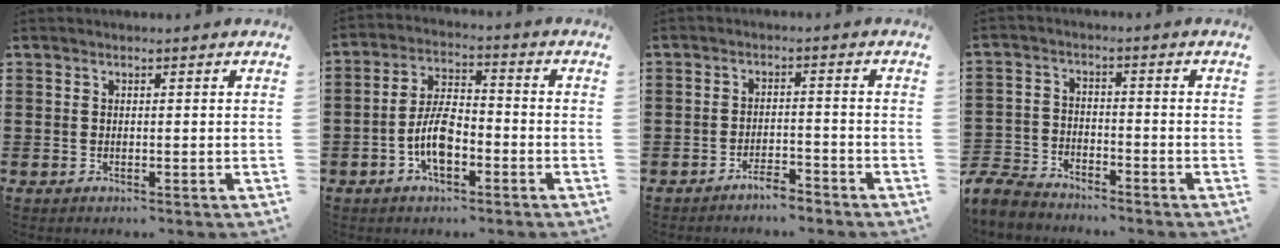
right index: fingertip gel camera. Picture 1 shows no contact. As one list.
[{"total": 6.7, "force": [-2.9, 3.2, 5.1], "torque": [-0.115, 0.002, -0.058]}, {"total": 3.2, "force": [-3.1, 0.4, 0.7], "torque": [-0.017, 0.005, -0.062]}, {"total": 5.2, "force": [-5.0, 1.3, 0.7], "torque": [-0.041, -0.001, -0.108]}]